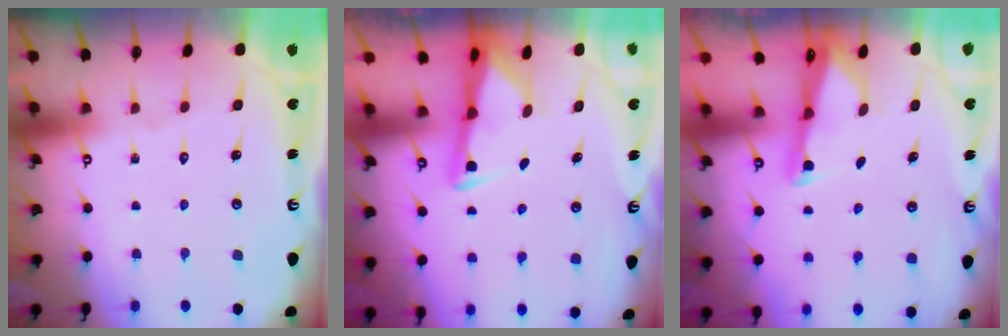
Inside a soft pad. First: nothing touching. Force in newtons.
{"total": 2.9, "press": 2.8, "slide": 0.6}
{"total": 1.7, "press": 1.7, "slide": 0.3}